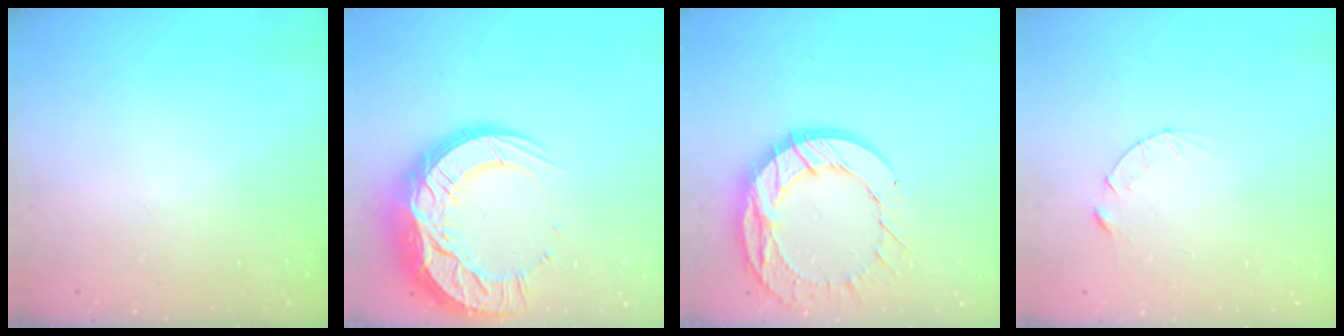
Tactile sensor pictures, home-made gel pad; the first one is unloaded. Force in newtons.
{"total": 22.3, "press": 22.2, "slide": 1.9}
{"total": 16.4, "press": 16.4, "slide": 1.3}
{"total": 4.1, "press": 4.0, "slide": 0.4}